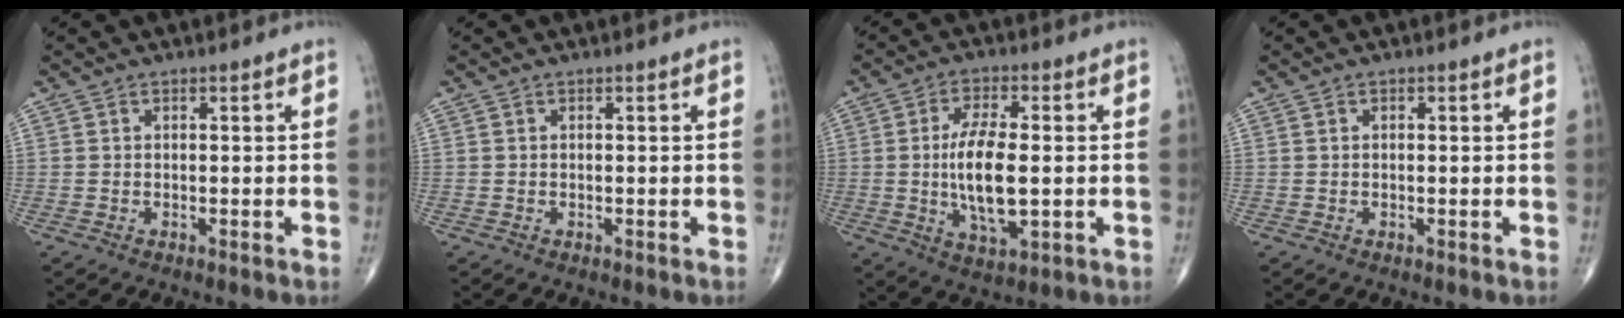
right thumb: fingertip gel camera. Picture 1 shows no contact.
{"total": 0.0}
{"total": 11.2, "force": [-0.6, 4.3, 10.3], "torque": [-0.192, -0.008, -0.008]}
{"total": 0.0}